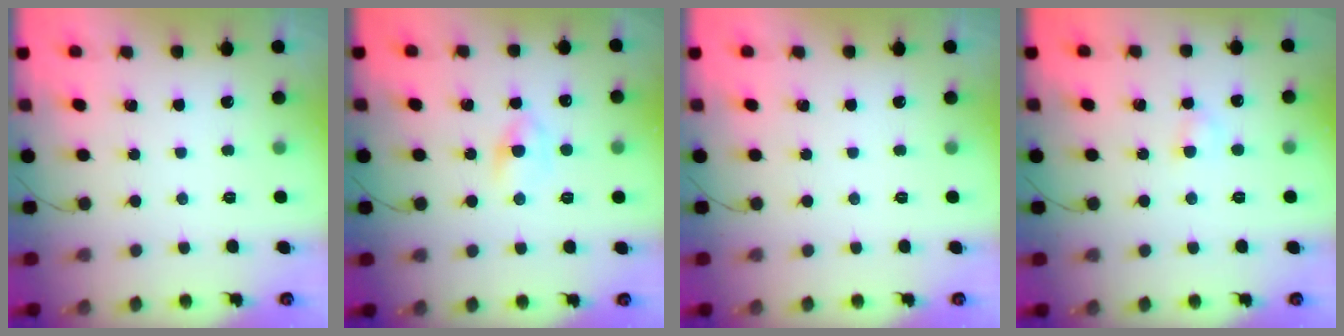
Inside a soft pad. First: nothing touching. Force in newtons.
{"total": 2.8, "press": 2.6, "slide": 1.2}
{"total": 0.0}
{"total": 3.3, "press": 3.1, "slide": 1.2}